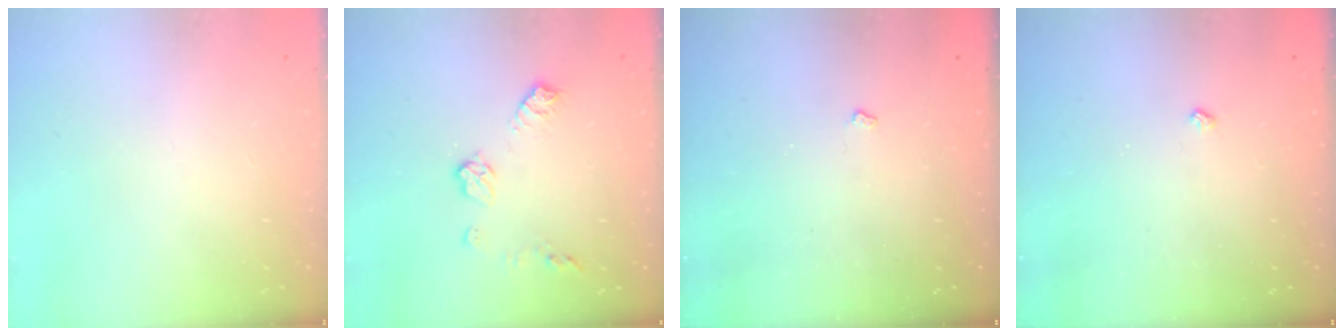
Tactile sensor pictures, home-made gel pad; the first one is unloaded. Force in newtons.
{"total": 8.9, "press": 8.9, "slide": 0.4}
{"total": 2.6, "press": 2.6, "slide": 0.4}
{"total": 2.5, "press": 2.4, "slide": 0.5}